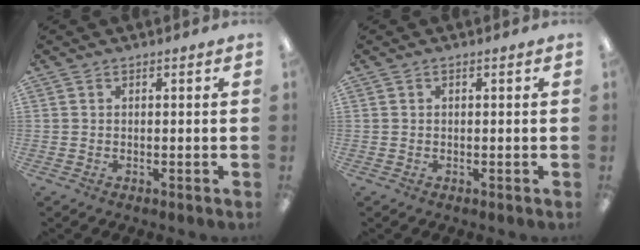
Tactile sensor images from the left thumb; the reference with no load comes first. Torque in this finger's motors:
{"motor_torque": [0.00, 0.00, -0.01, 0.01, 0.00]}